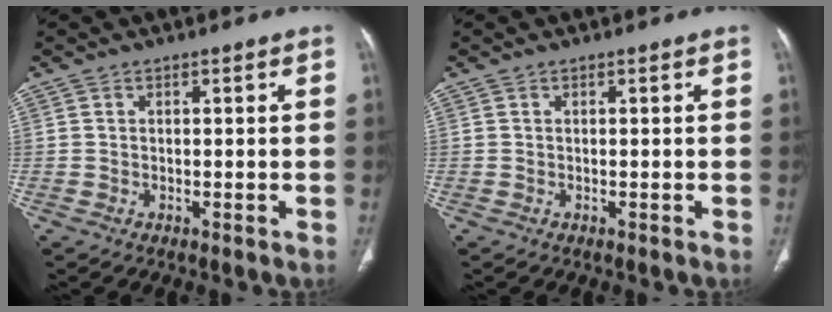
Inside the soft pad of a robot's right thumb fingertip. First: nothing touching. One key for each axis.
{"total": 0.0}